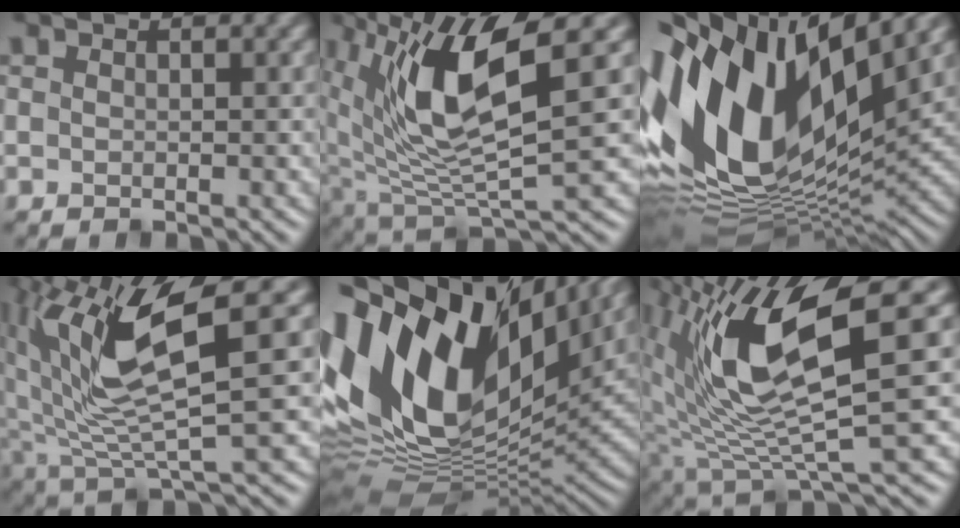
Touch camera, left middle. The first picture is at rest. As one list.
[{"total": 10.5, "force": [3.4, 3.6, 9.2], "torque": [-0.190, -0.001, 0.065]}, {"total": 17.4, "force": [4.5, 8.4, 14.6], "torque": [-0.287, 0.006, 0.072]}, {"total": 10.2, "force": [3.3, 2.8, 9.2], "torque": [-0.189, 0.000, 0.068]}, {"total": 19.4, "force": [7.1, 10.6, 14.7], "torque": [-0.328, 0.023, 0.118]}, {"total": 11.2, "force": [2.5, 3.3, 10.5], "torque": [-0.201, -0.009, 0.052]}]